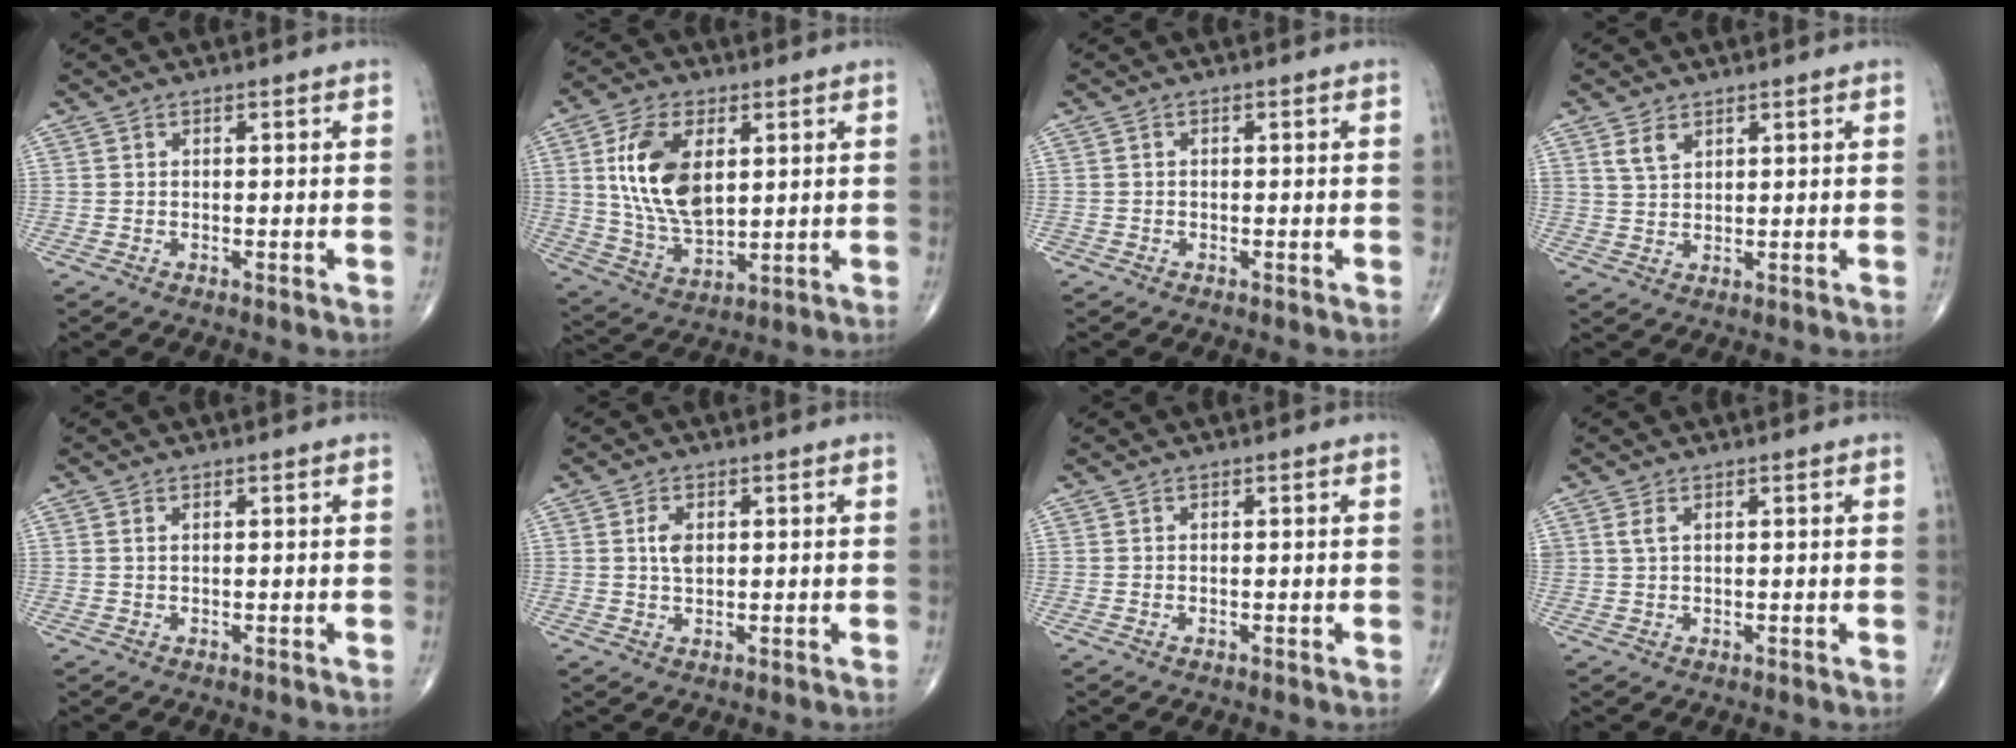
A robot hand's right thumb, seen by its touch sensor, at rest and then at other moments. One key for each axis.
{"total": 14.9, "fx": 3.4, "fy": 8.3, "fz": 11.9, "tx": -0.219, "ty": -0.015, "tz": 0.071}
{"total": 0.8, "fx": -0.5, "fy": 0.6, "fz": 0.0, "tx": 0.006, "ty": 0.004, "tz": -0.013}
{"total": 3.4, "fx": 2.0, "fy": 2.0, "fz": 1.8, "tx": -0.028, "ty": -0.009, "tz": 0.044}
{"total": 0.6, "fx": 0.3, "fy": 0.3, "fz": 0.5, "tx": -0.011, "ty": 0.004, "tz": 0.006}
{"total": 3.3, "fx": 0.7, "fy": 2.0, "fz": 2.5, "tx": -0.042, "ty": -0.002, "tz": 0.012}
{"total": 0.0}
{"total": 1.5, "fx": 0.7, "fy": 0.8, "fz": 1.1, "tx": -0.025, "ty": 0.004, "tz": 0.019}